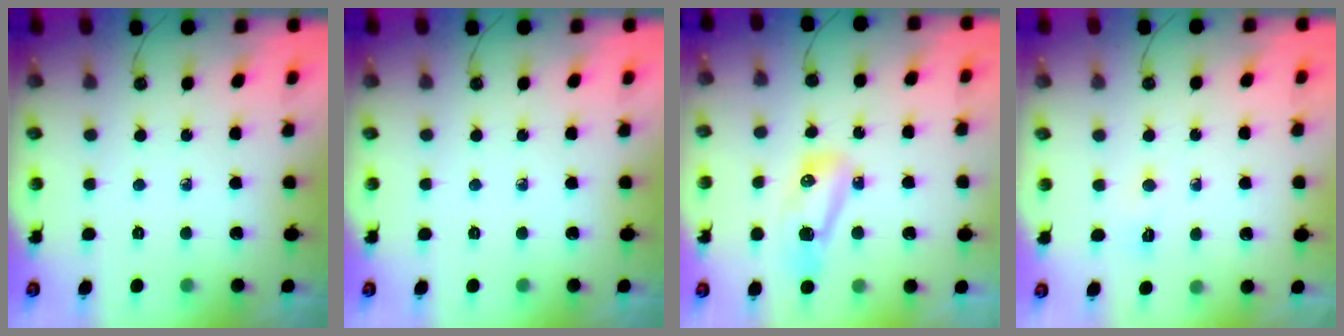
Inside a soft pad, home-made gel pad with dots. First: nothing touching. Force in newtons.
{"total": 0.0}
{"total": 9.6, "press": 8.9, "slide": 3.6}
{"total": 2.8, "press": 2.7, "slide": 0.5}